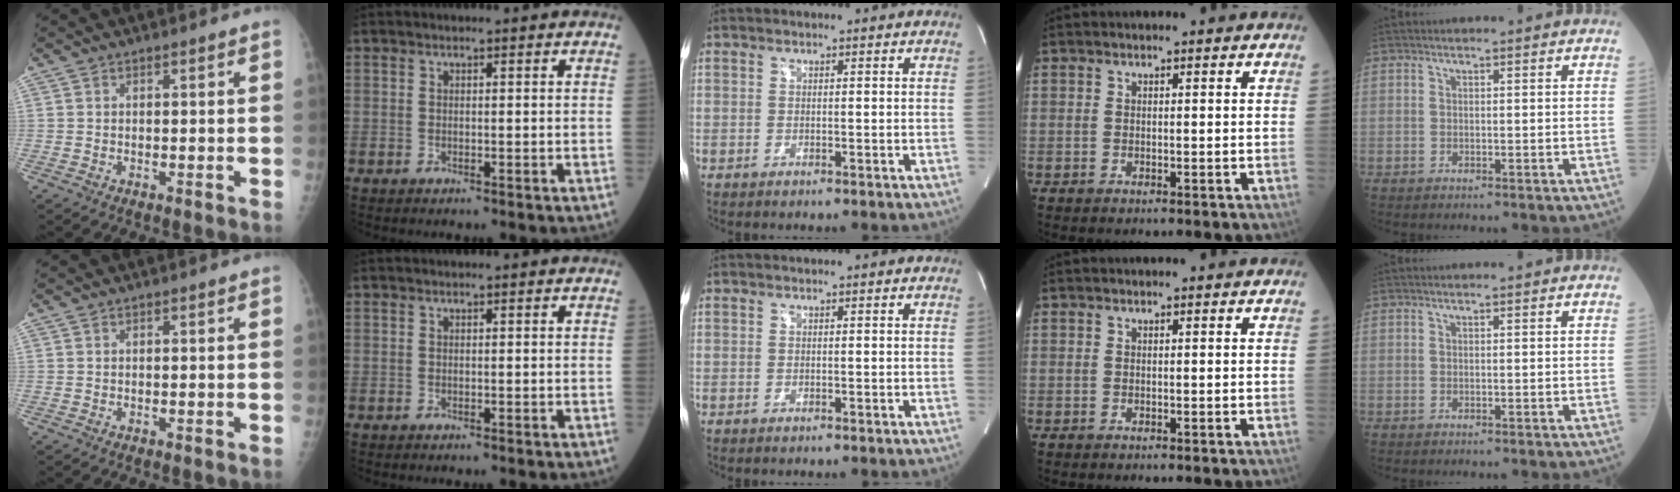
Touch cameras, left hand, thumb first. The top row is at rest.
{}